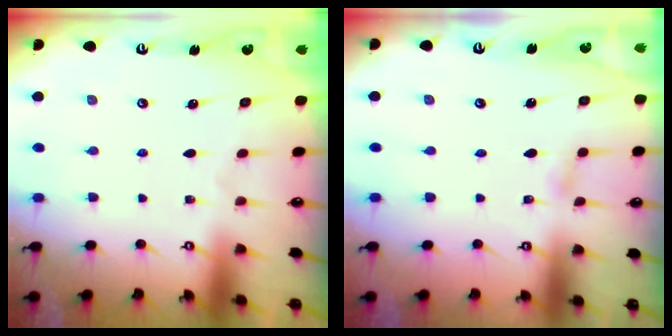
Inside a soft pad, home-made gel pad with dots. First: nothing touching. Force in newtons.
{"total": 2.8, "press": 2.8, "slide": 0.3}